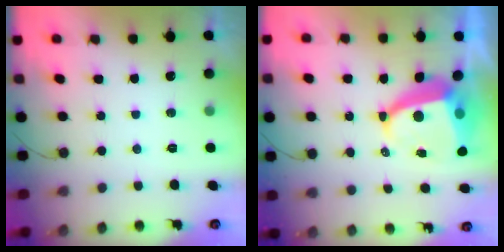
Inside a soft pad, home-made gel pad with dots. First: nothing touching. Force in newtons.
{"total": 8.7, "press": 8.6, "slide": 1.0}